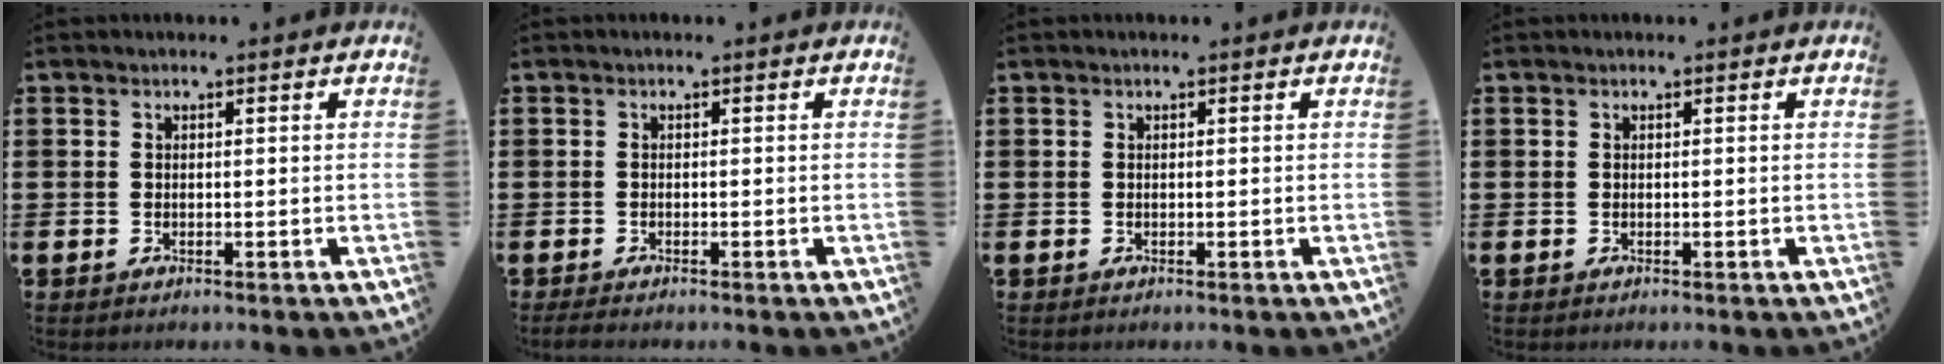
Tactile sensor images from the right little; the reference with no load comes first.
{"total": 0.7, "force": [-0.5, 0.1, 0.5], "torque": [-0.010, -0.002, -0.010]}
{"total": 0.0}
{"total": 0.0}